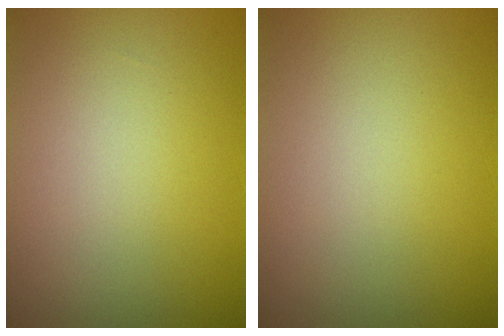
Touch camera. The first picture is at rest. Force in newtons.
{"total": 0.0}